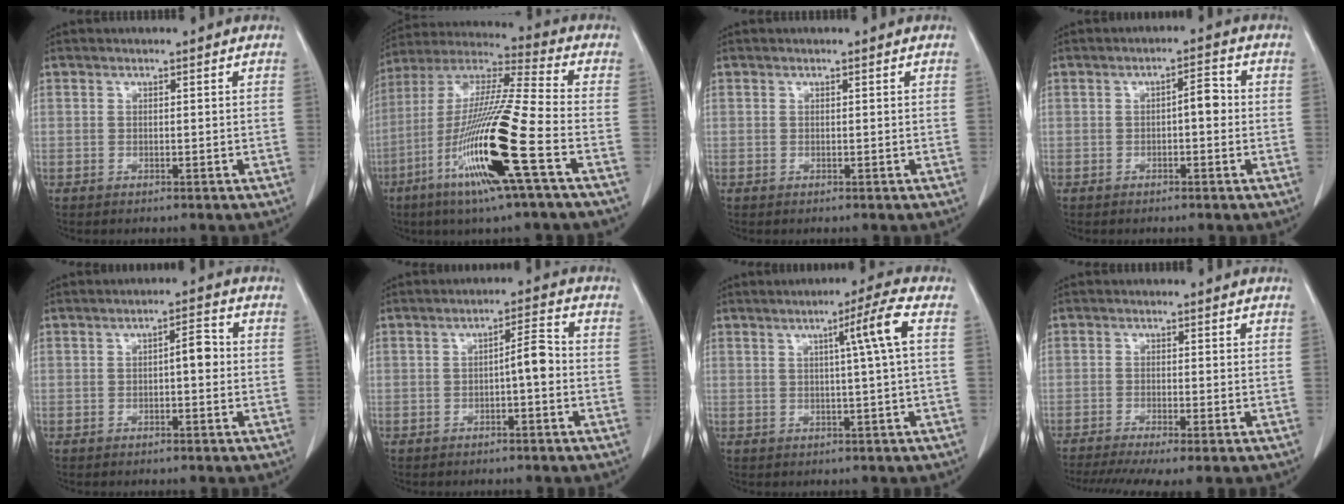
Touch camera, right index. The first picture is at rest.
{"total": 19.7, "force": [-7.3, -0.3, 18.3], "torque": [-0.386, -0.032, -0.148]}
{"total": 0.0}
{"total": 3.1, "force": [-0.1, 1.0, 2.9], "torque": [-0.042, 0.013, -0.003]}
{"total": 3.3, "force": [0.0, 1.0, 3.2], "torque": [-0.045, 0.011, -0.003]}
{"total": 3.8, "force": [-0.7, 0.6, 3.7], "torque": [-0.053, 0.012, -0.012]}
{"total": 5.3, "force": [1.1, -1.4, 5.0], "torque": [-0.081, 0.004, 0.018]}
{"total": 7.9, "force": [-5.6, 0.9, 5.5], "torque": [-0.092, -0.009, -0.093]}